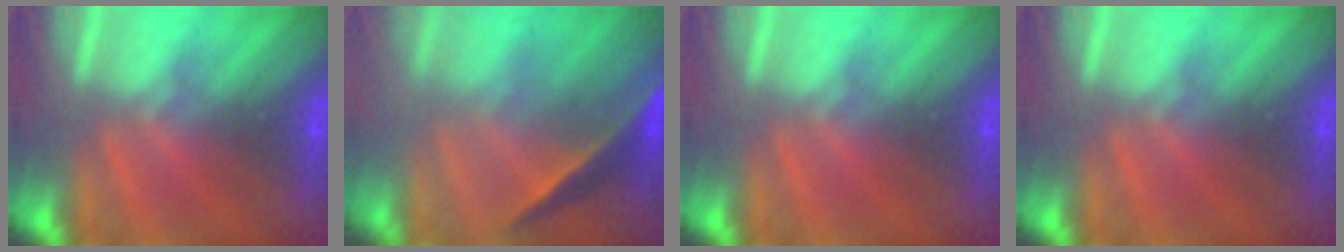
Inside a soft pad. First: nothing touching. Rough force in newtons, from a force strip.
{"total": 1.9}
{"total": 0.0}
{"total": 0.0}